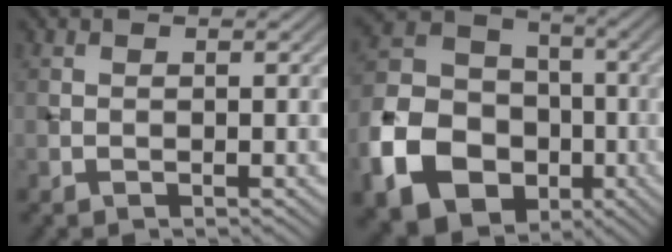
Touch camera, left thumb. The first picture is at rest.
{"total": 15.8, "force": [-5.9, 12.3, 8.1], "torque": [-0.233, -0.041, -0.117]}